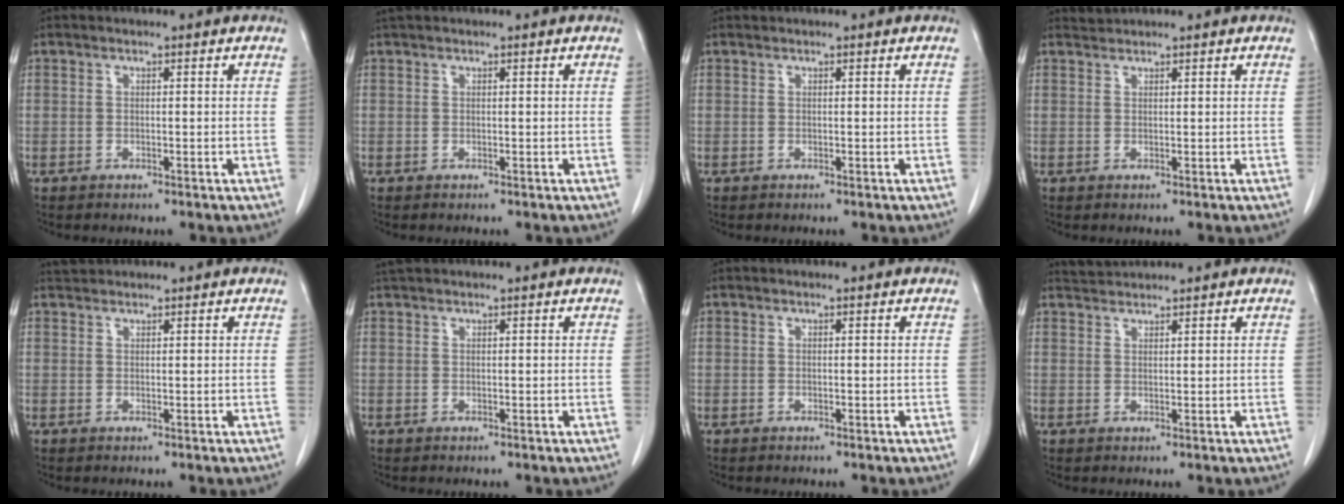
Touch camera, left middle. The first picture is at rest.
{"total": 0.6, "force": [0.6, 0.1, 0.2], "torque": [-0.010, 0.016, 0.015]}
{"total": 0.0}
{"total": 0.9, "force": [0.8, -0.2, -0.4], "torque": [-0.002, 0.005, 0.019]}
{"total": 1.2, "force": [1.1, 0.1, -0.2], "torque": [-0.008, 0.011, 0.027]}
{"total": 0.9, "force": [0.9, 0.1, 0.2], "torque": [-0.010, 0.014, 0.022]}
{"total": 0.0}
{"total": 1.9, "force": [1.8, -0.2, -0.3], "torque": [-0.003, 0.012, 0.042]}